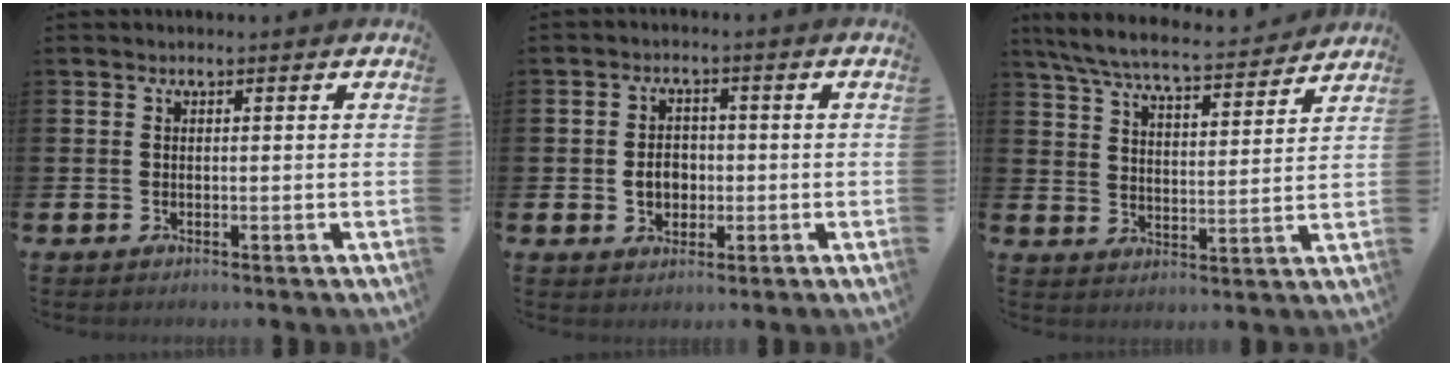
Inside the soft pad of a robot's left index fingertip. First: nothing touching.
{"total": 3.5, "force": [-0.6, 2.9, 2.0], "torque": [-0.022, -0.002, -0.020]}
{"total": 7.5, "force": [7.0, 0.9, 2.6], "torque": [-0.083, -0.043, 0.121]}